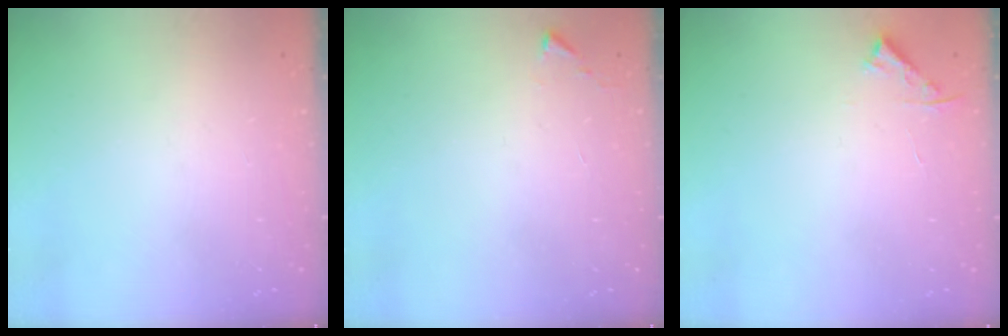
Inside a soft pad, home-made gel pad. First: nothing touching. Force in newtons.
{"total": 2.7, "press": 2.7, "slide": 0.5}
{"total": 3.4, "press": 3.4, "slide": 0.4}